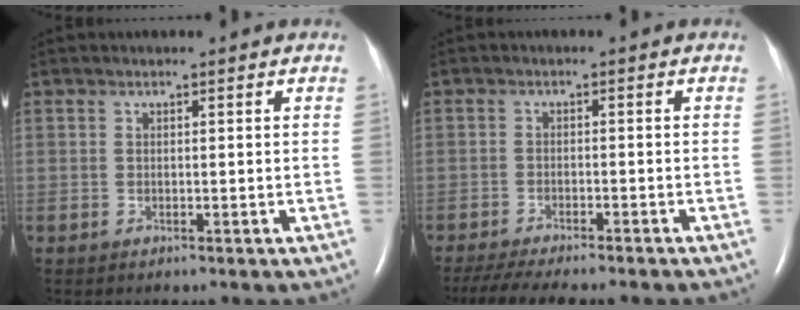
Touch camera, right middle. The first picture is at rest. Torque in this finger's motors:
{"motor_torque": [0.16, -0.17, 0.11, 0.07]}